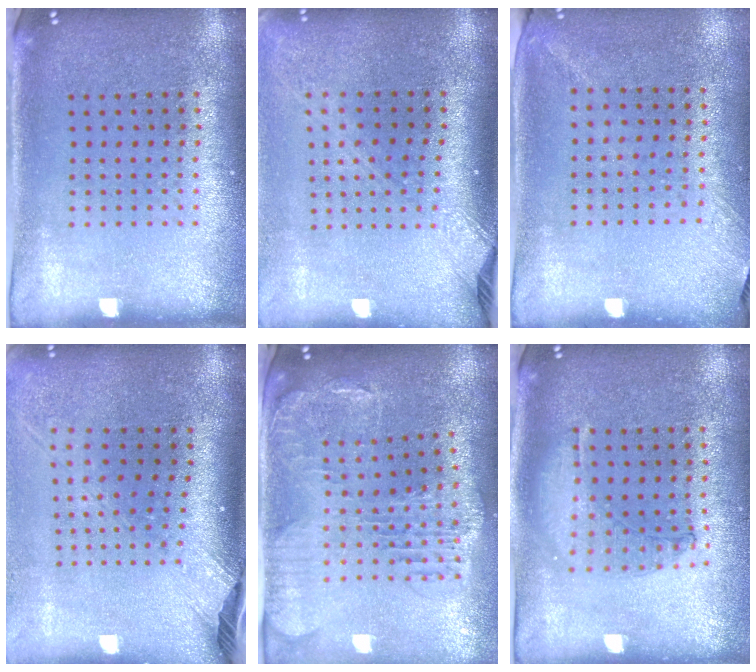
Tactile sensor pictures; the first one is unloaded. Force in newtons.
{"total": 2.2, "press": 1.6, "slide": 1.5}
{"total": 1.3, "press": 1.0, "slide": 0.8}
{"total": 2.6, "press": 1.9, "slide": 1.8}
{"total": 1.8, "press": 1.6, "slide": 0.7}
{"total": 1.0, "press": 0.9, "slide": 0.3}